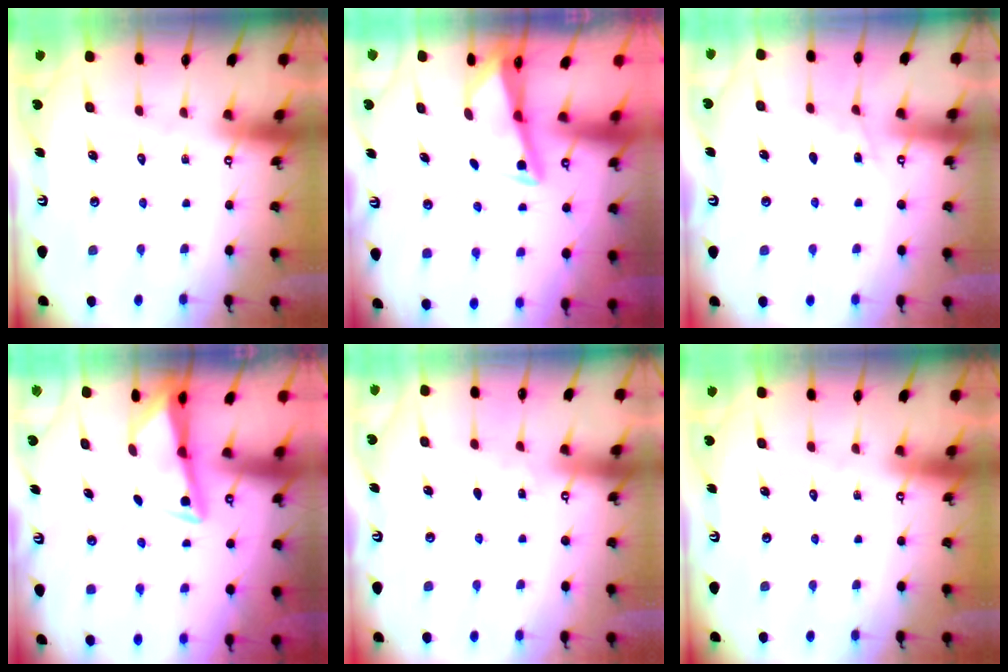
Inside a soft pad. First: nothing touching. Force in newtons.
{"total": 2.9, "press": 2.9, "slide": 0.3}
{"total": 4.2, "press": 4.2, "slide": 0.5}
{"total": 3.0, "press": 3.0, "slide": 0.4}
{"total": 2.4, "press": 2.4, "slide": 0.3}
{"total": 0.0}